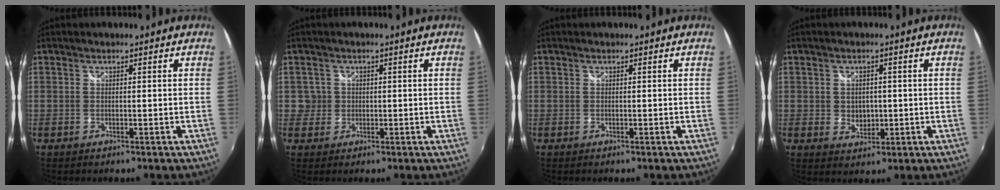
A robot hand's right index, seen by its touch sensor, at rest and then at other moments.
{"total": 2.5, "force": [0.1, 2.5, -0.1], "torque": [0.008, 0.010, 0.001]}
{"total": 0.0}
{"total": 4.0, "force": [-0.2, 3.3, 2.2], "torque": [-0.037, -0.002, -0.001]}